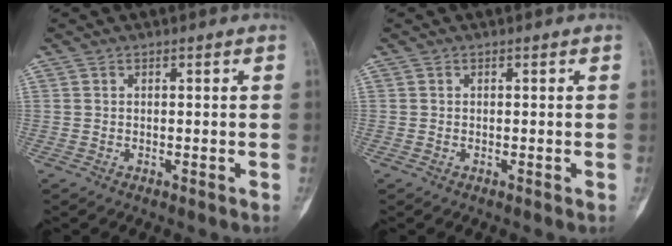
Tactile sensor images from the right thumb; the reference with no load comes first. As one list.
[{"total": 0.0}]